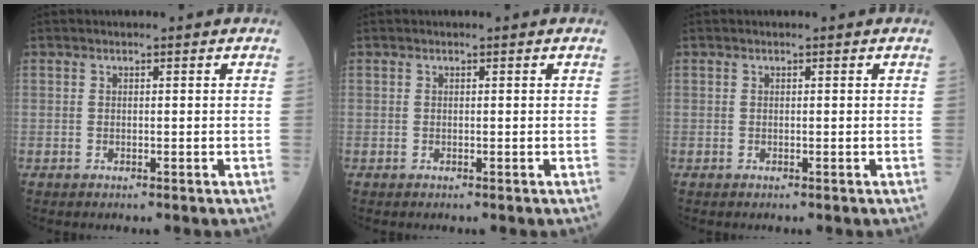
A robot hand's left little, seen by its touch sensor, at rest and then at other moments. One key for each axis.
{"total": 0.0}
{"total": 0.0}